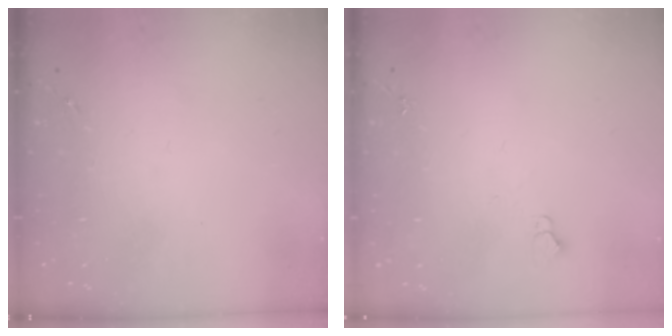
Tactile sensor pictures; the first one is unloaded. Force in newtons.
{"total": 3.1, "press": 3.0, "slide": 0.3}